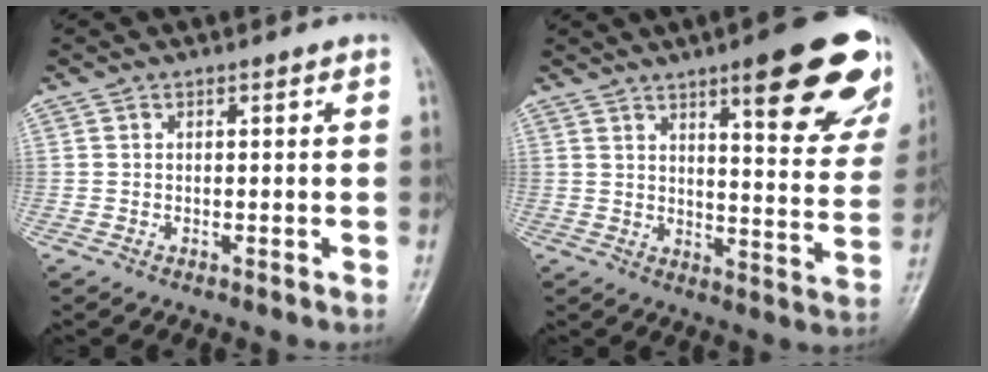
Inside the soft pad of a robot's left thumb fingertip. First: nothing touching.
{"total": 21.2, "force": [12.1, 5.2, 16.6], "torque": [-0.177, -0.051, 0.155]}